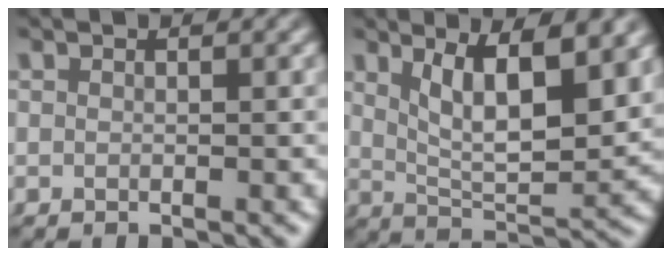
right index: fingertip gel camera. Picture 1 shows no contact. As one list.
[{"total": 6.9, "force": [2.8, 2.9, 5.6], "torque": [-0.098, -0.016, 0.052]}]